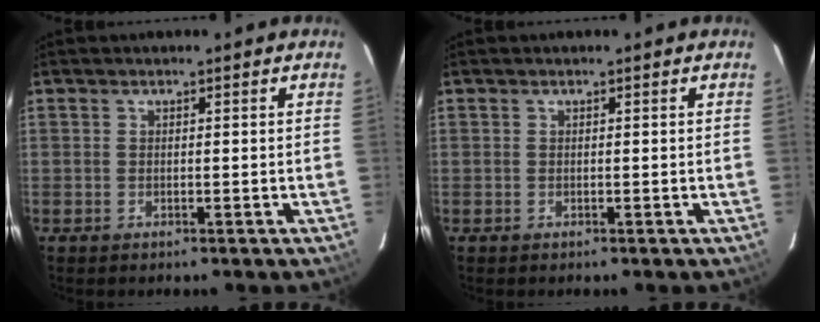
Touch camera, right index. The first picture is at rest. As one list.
[{"total": 0.0}]